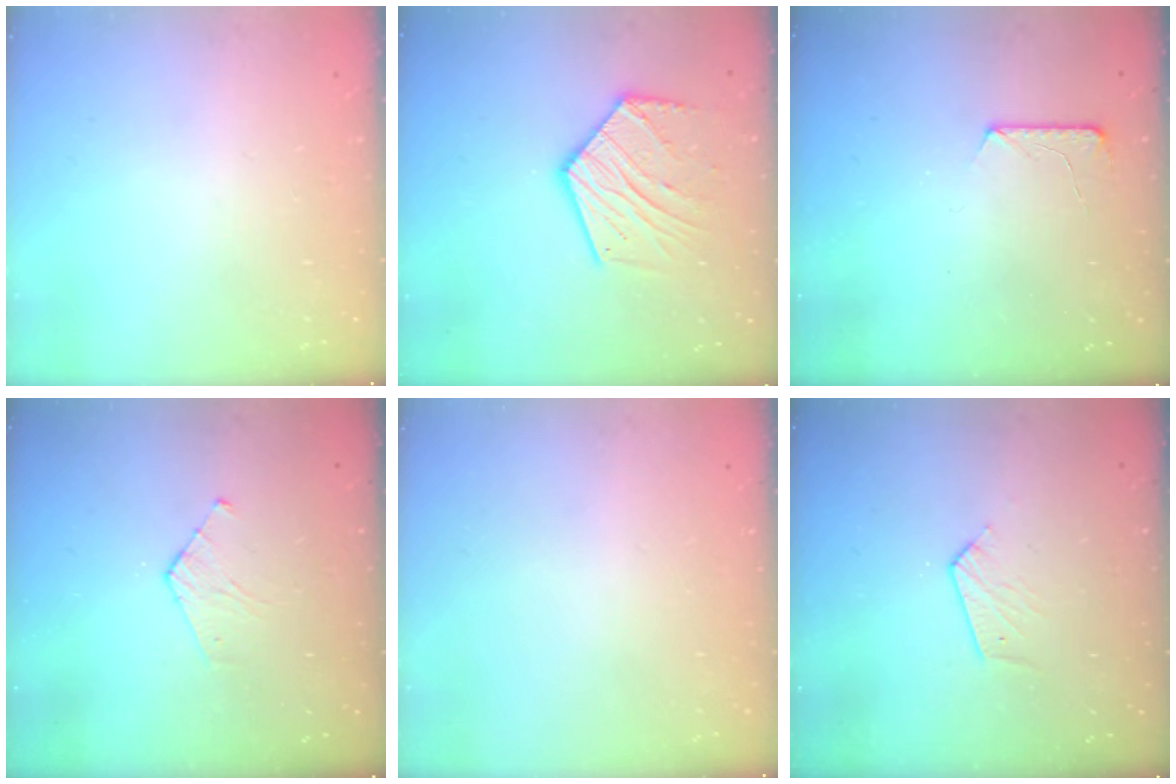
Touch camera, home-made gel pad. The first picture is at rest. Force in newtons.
{"total": 16.1, "press": 16.1, "slide": 1.3}
{"total": 6.8, "press": 6.8, "slide": 0.6}
{"total": 3.3, "press": 3.2, "slide": 0.3}
{"total": 0.0}
{"total": 3.7, "press": 3.6, "slide": 0.3}